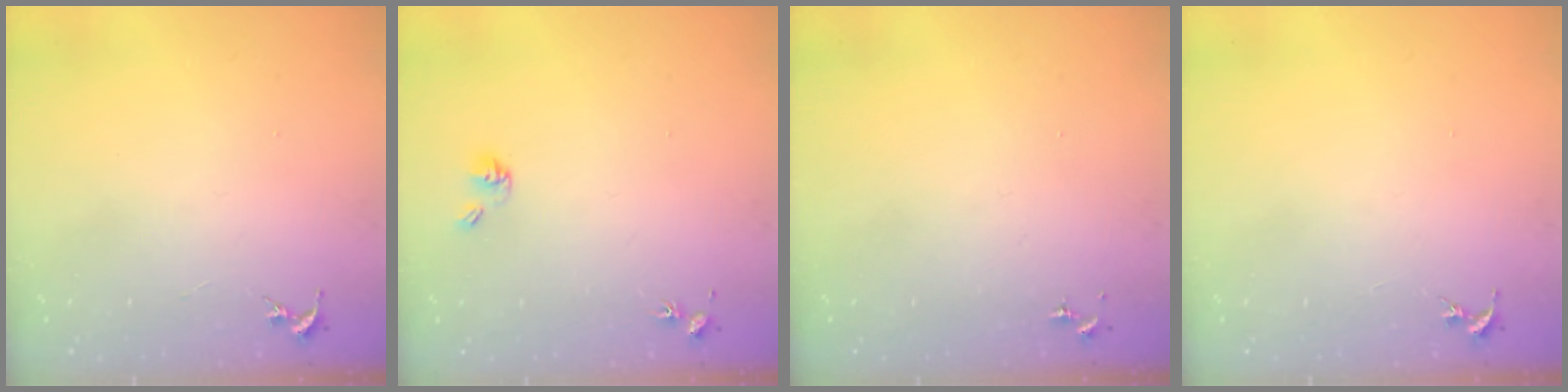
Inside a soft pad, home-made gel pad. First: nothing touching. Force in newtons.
{"total": 5.3, "press": 4.7, "slide": 2.3}
{"total": 0.0}
{"total": 0.0}